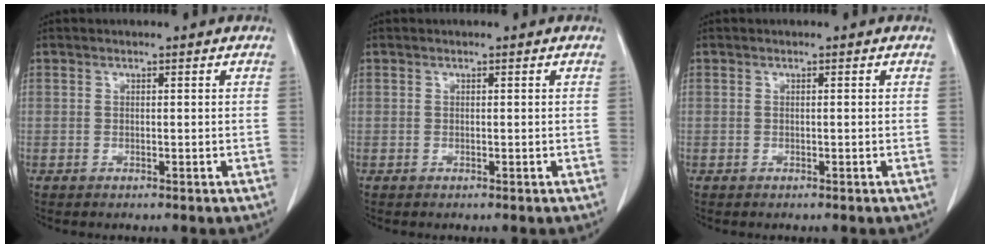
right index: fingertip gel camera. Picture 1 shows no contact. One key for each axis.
{"total": 0.0}
{"total": 0.0}